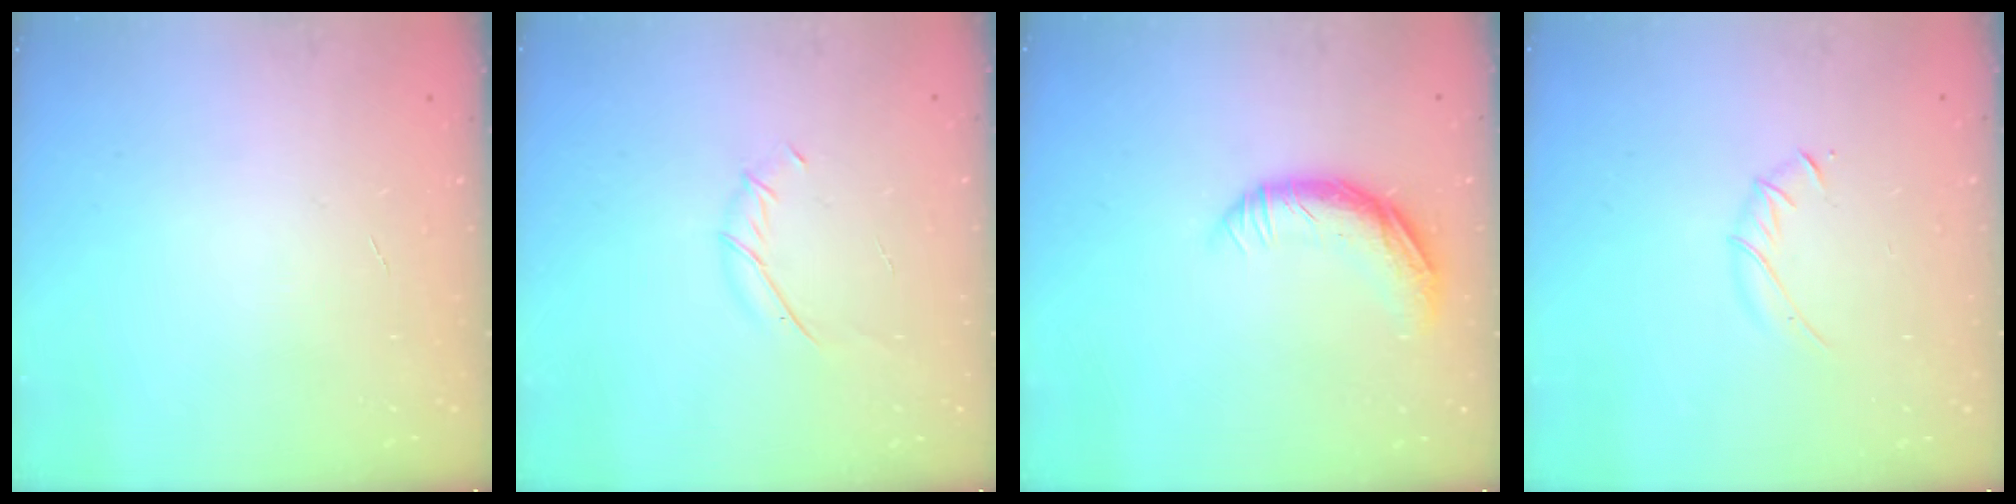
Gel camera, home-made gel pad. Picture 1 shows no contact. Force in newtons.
{"total": 5.9, "press": 5.7, "slide": 1.4}
{"total": 11.2, "press": 11.1, "slide": 0.9}
{"total": 3.5, "press": 3.4, "slide": 1.0}